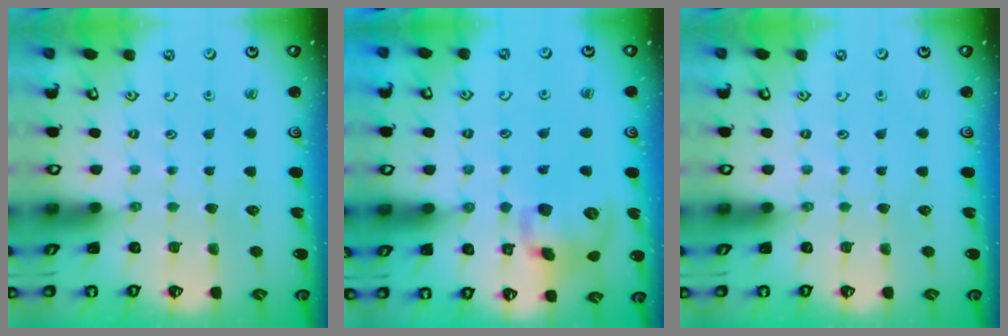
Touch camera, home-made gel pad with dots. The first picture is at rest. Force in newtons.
{"total": 12.9, "press": 12.7, "slide": 2.1}
{"total": 0.0}